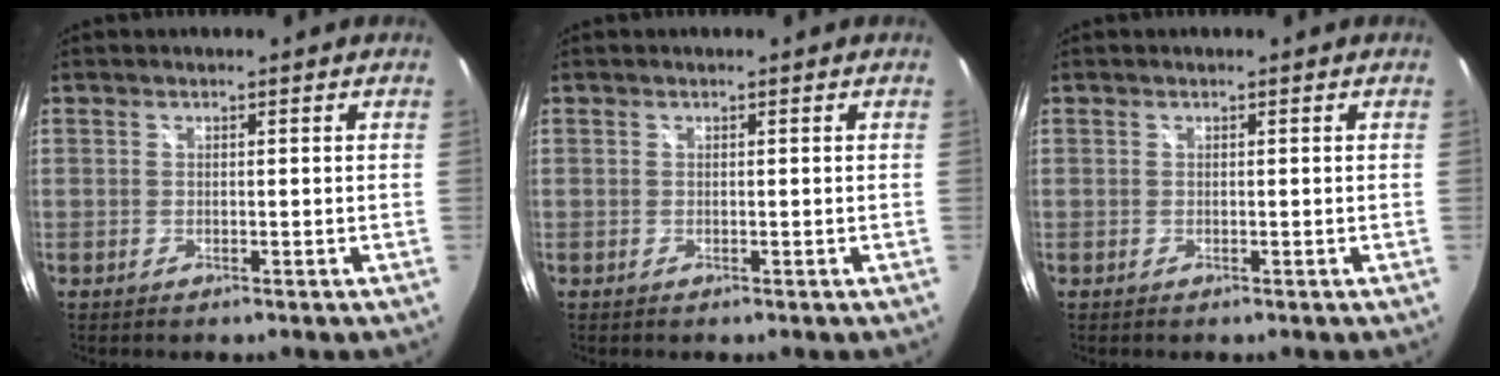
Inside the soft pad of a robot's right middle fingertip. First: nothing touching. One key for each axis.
{"total": 0.0}
{"total": 0.0}